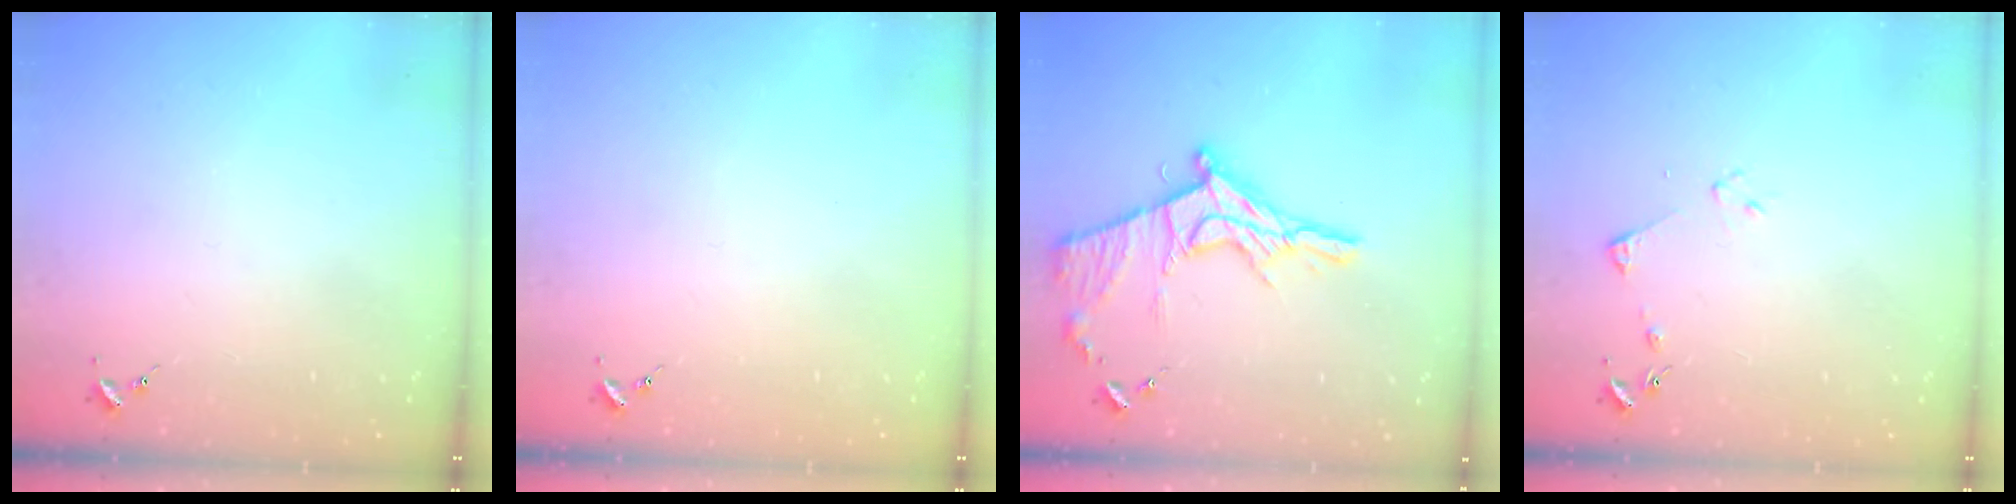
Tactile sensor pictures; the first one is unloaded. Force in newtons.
{"total": 0.0}
{"total": 16.9, "press": 16.8, "slide": 1.4}
{"total": 4.5, "press": 4.5, "slide": 0.6}